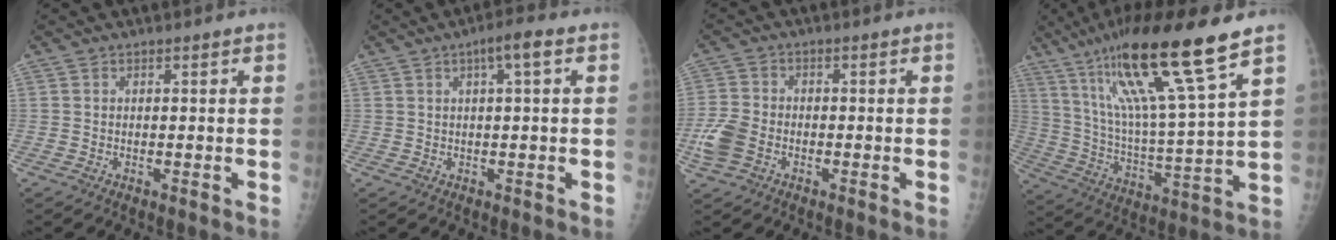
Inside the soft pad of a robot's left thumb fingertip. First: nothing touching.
{"total": 3.6, "force": [1.1, 0.5, 3.4], "torque": [-0.057, 0.011, 0.016]}
{"total": 6.4, "force": [-2.5, 4.6, 3.7], "torque": [-0.090, 0.009, -0.051]}
{"total": 22.0, "force": [13.2, 2.0, 17.5], "torque": [-0.312, -0.044, 0.234]}